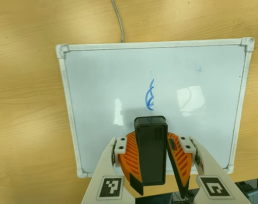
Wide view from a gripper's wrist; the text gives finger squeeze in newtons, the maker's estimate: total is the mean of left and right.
{"total": 9.3, "left": 9.7, "right": 9.0}